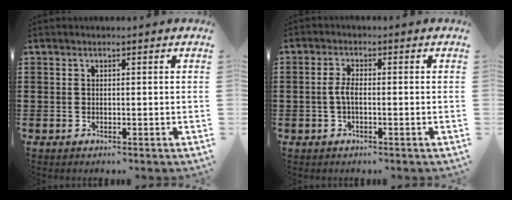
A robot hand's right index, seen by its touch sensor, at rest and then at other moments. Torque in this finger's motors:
{"motor_torque": [0.38, 0.54, 0.27, 0.03]}